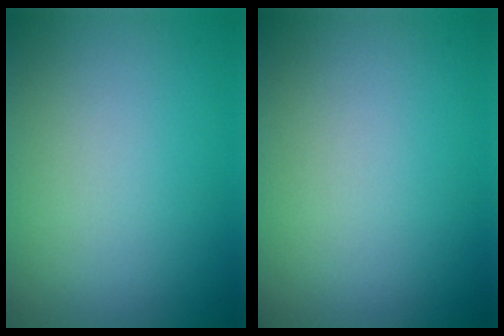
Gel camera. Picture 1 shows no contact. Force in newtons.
{"total": 0.0}